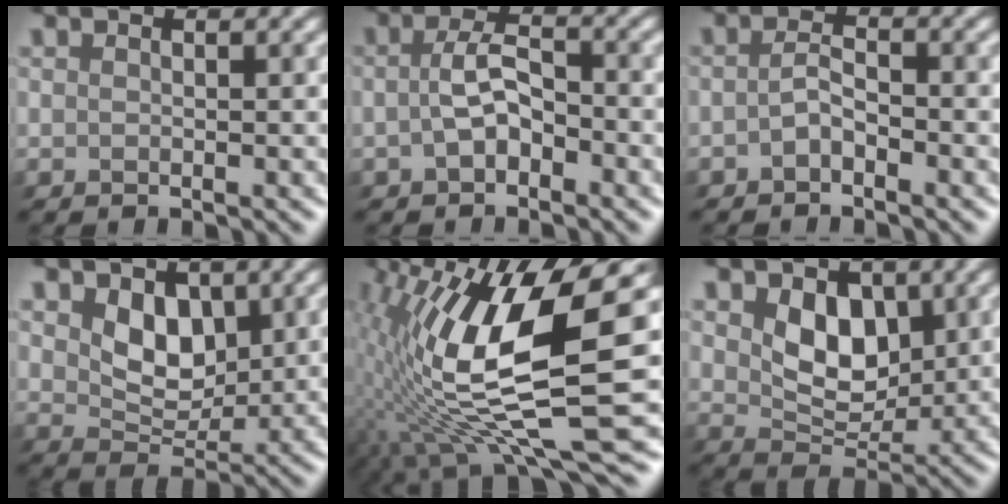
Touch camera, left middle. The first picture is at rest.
{"total": 2.7, "force": [-0.6, 1.4, 2.2], "torque": [-0.049, 0.008, -0.021]}
{"total": 1.4, "force": [-0.8, 0.5, 1.0], "torque": [-0.026, 0.006, -0.024]}
{"total": 3.5, "force": [1.5, 2.4, 2.1], "torque": [-0.043, -0.007, 0.019]}
{"total": 13.3, "force": [2.2, 3.8, 12.6], "torque": [-0.257, -0.010, 0.042]}
{"total": 4.3, "force": [1.5, 3.0, 2.7], "torque": [-0.056, -0.008, 0.019]}